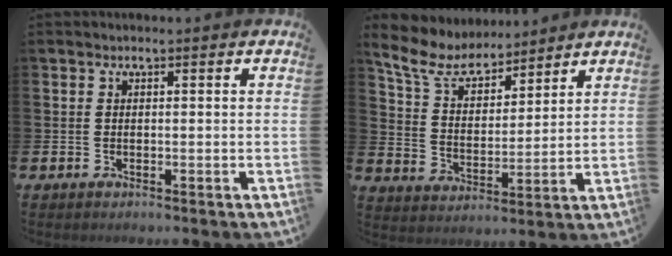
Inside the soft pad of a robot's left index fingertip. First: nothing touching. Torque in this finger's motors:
{"motor_torque": [1.11, -1.03, 0.04, 0.03]}